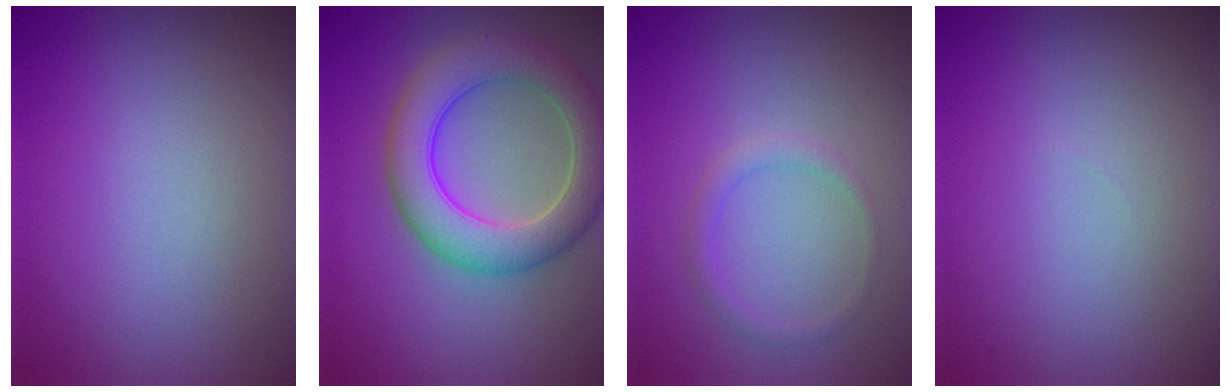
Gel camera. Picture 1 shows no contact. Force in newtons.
{"total": 6.9, "press": 6.9, "slide": 0.5}
{"total": 1.2, "press": 1.2, "slide": 0.0}
{"total": 0.0}